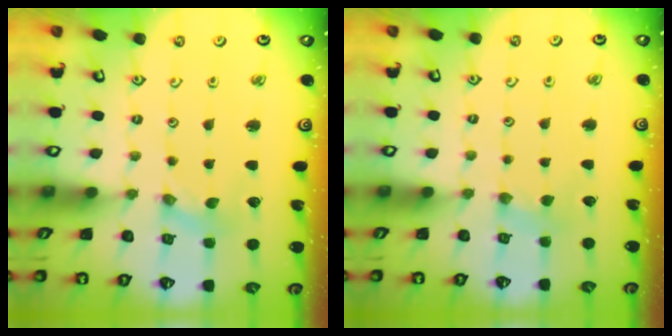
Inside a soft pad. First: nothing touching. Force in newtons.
{"total": 2.2, "press": 2.2, "slide": 0.4}